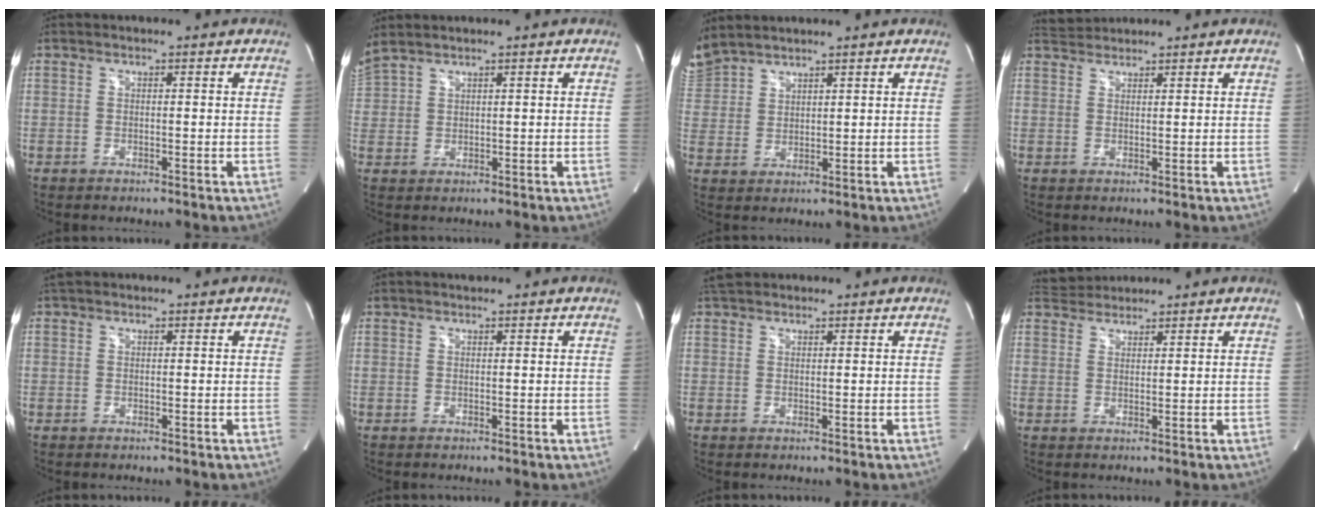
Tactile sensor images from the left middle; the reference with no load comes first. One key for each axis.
{"total": 3.8, "fx": 3.4, "fy": 0.2, "fz": 1.6, "tx": -0.057, "ty": 0.023, "tz": 0.085}
{"total": 5.9, "fx": 5.7, "fy": 1.2, "fz": 0.9, "tx": -0.031, "ty": 0.021, "tz": 0.120}
{"total": 2.4, "fx": 2.4, "fy": 0.1, "fz": -0.5, "tx": -0.006, "ty": 0.014, "tz": 0.052}
{"total": 1.2, "fx": 0.9, "fy": 0.7, "fz": 0.3, "tx": -0.011, "ty": 0.015, "tz": 0.016}
{"total": 1.1, "fx": 1.0, "fy": 0.2, "fz": 0.2, "tx": -0.017, "ty": 0.014, "tz": 0.021}
{"total": 2.7, "fx": 2.4, "fy": 1.2, "fz": 0.5, "tx": -0.015, "ty": 0.022, "tz": 0.042}
{"total": 3.6, "fx": 3.5, "fy": 0.6, "fz": -0.1, "tx": -0.011, "ty": 0.022, "tz": 0.069}